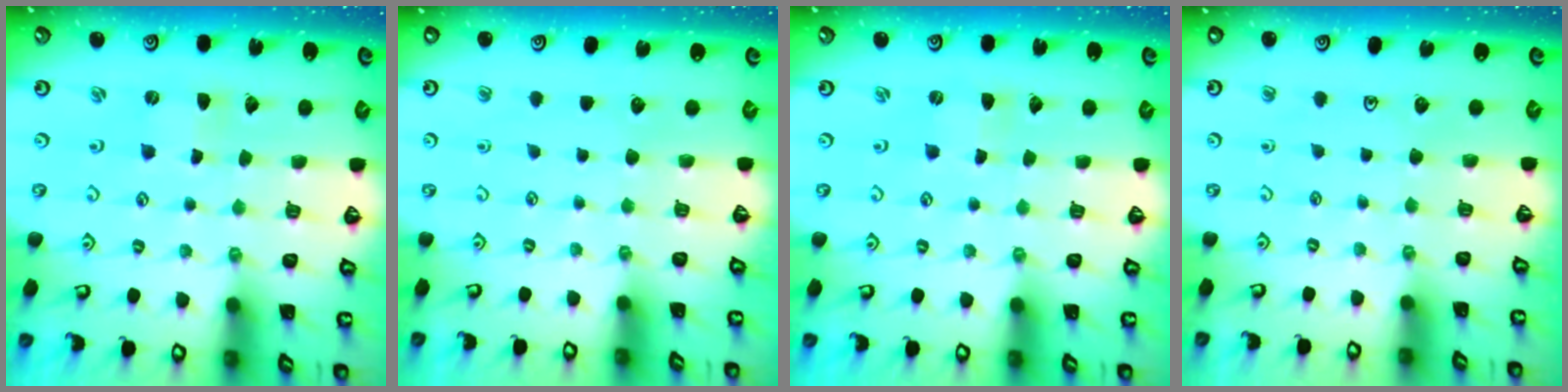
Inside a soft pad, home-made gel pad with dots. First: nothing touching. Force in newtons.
{"total": 0.0}
{"total": 0.0}
{"total": 0.0}